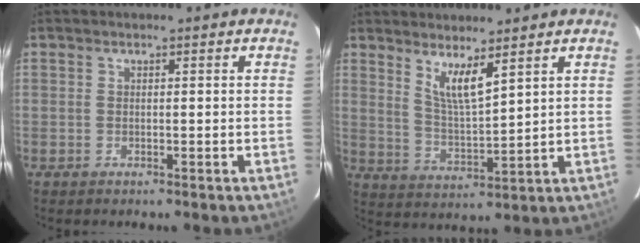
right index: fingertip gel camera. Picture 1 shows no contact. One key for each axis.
{"total": 6.7, "fx": 4.5, "fy": 0.8, "fz": 4.8, "tx": -0.091, "ty": -0.013, "tz": 0.088}